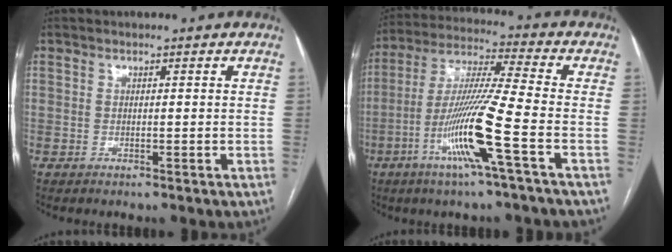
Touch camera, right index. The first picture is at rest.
{"total": 14.0, "force": [-5.3, -1.2, 12.9], "torque": [-0.259, -0.011, -0.106]}